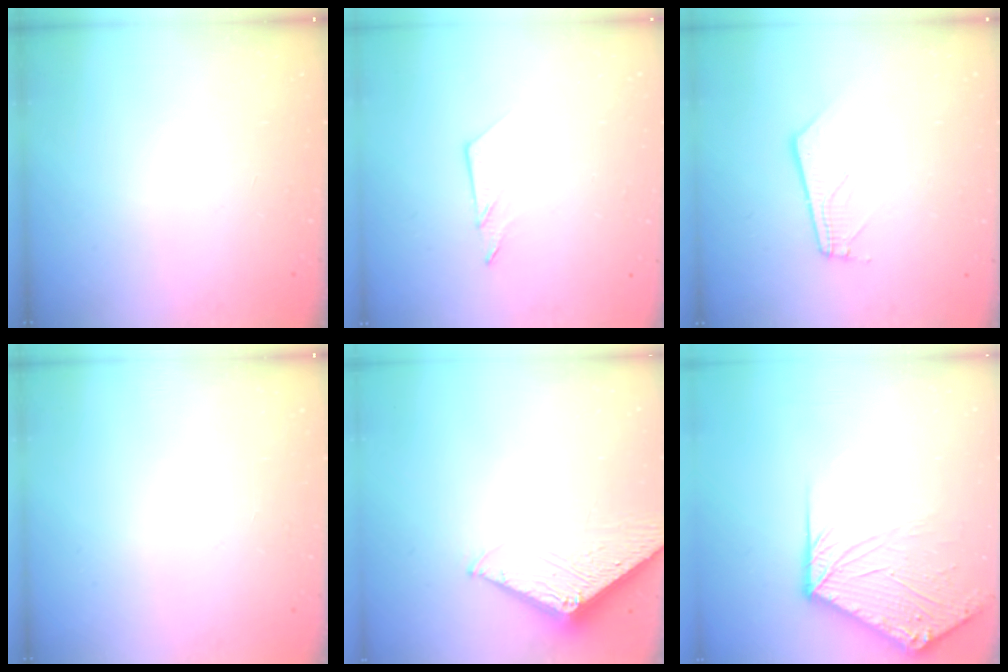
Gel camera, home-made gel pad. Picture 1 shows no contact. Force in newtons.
{"total": 4.5, "press": 4.5, "slide": 0.1}
{"total": 4.5, "press": 4.5, "slide": 0.5}
{"total": 0.0}
{"total": 6.5, "press": 6.5, "slide": 0.4}
{"total": 11.6, "press": 11.4, "slide": 1.7}